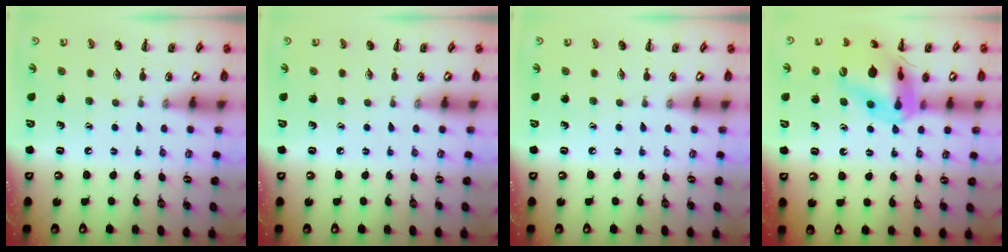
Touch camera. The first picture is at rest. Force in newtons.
{"total": 0.0}
{"total": 0.0}
{"total": 17.5, "press": 17.3, "slide": 2.6}